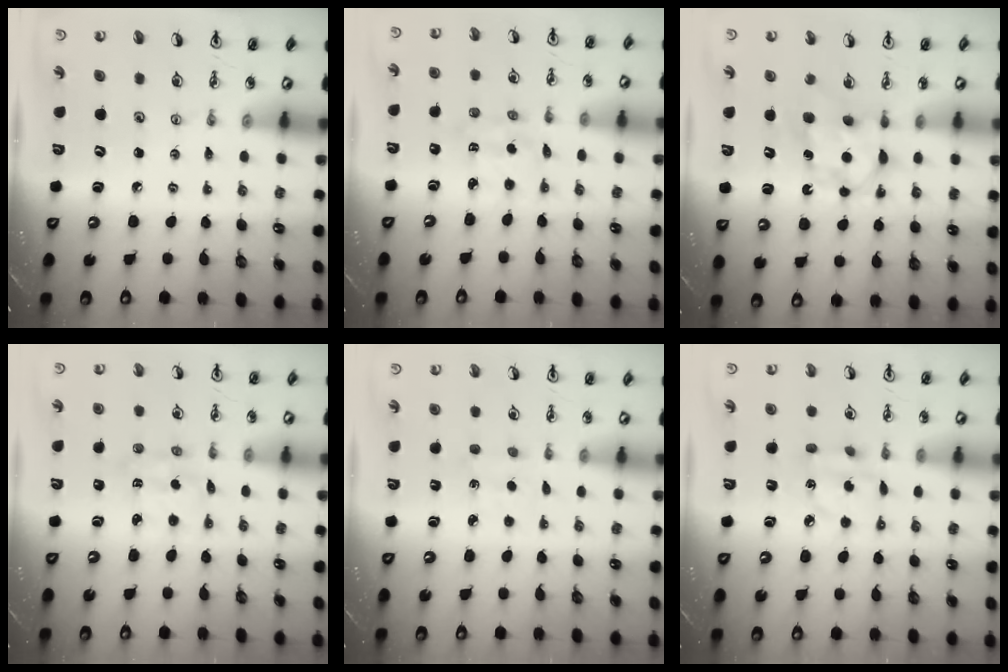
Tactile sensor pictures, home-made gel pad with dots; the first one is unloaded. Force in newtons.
{"total": 2.2, "press": 2.1, "slide": 0.5}
{"total": 7.0, "press": 7.0, "slide": 0.5}
{"total": 2.1, "press": 2.0, "slide": 0.6}
{"total": 1.3, "press": 1.2, "slide": 0.3}
{"total": 4.9, "press": 4.9, "slide": 0.2}